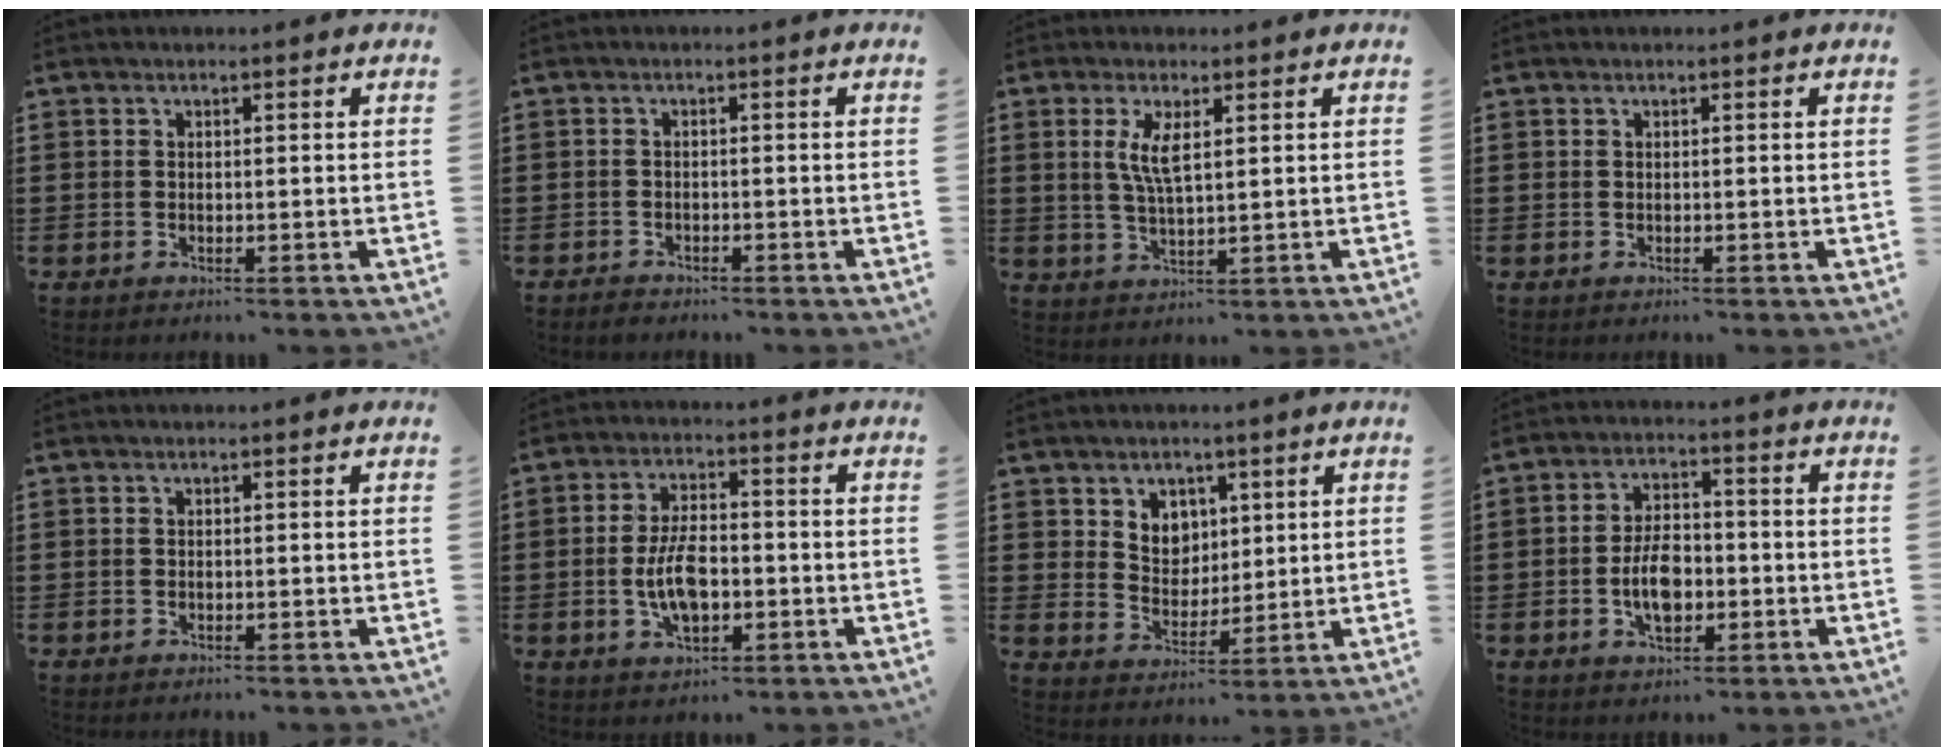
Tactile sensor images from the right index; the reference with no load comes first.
{"total": 1.2, "force": [-1.2, 0.3, 0.0], "torque": [-0.003, 0.003, -0.027]}
{"total": 4.7, "force": [1.5, 1.2, 4.3], "torque": [-0.090, 0.002, 0.024]}
{"total": 0.0}
{"total": 0.0}
{"total": 7.3, "force": [-1.4, 3.4, 6.4], "torque": [-0.139, -0.003, -0.028]}
{"total": 5.0, "force": [2.8, 4.1, 0.7], "torque": [-0.029, 0.004, 0.050]}
{"total": 6.5, "force": [-1.5, 3.6, 5.2], "torque": [-0.093, -0.004, -0.031]}